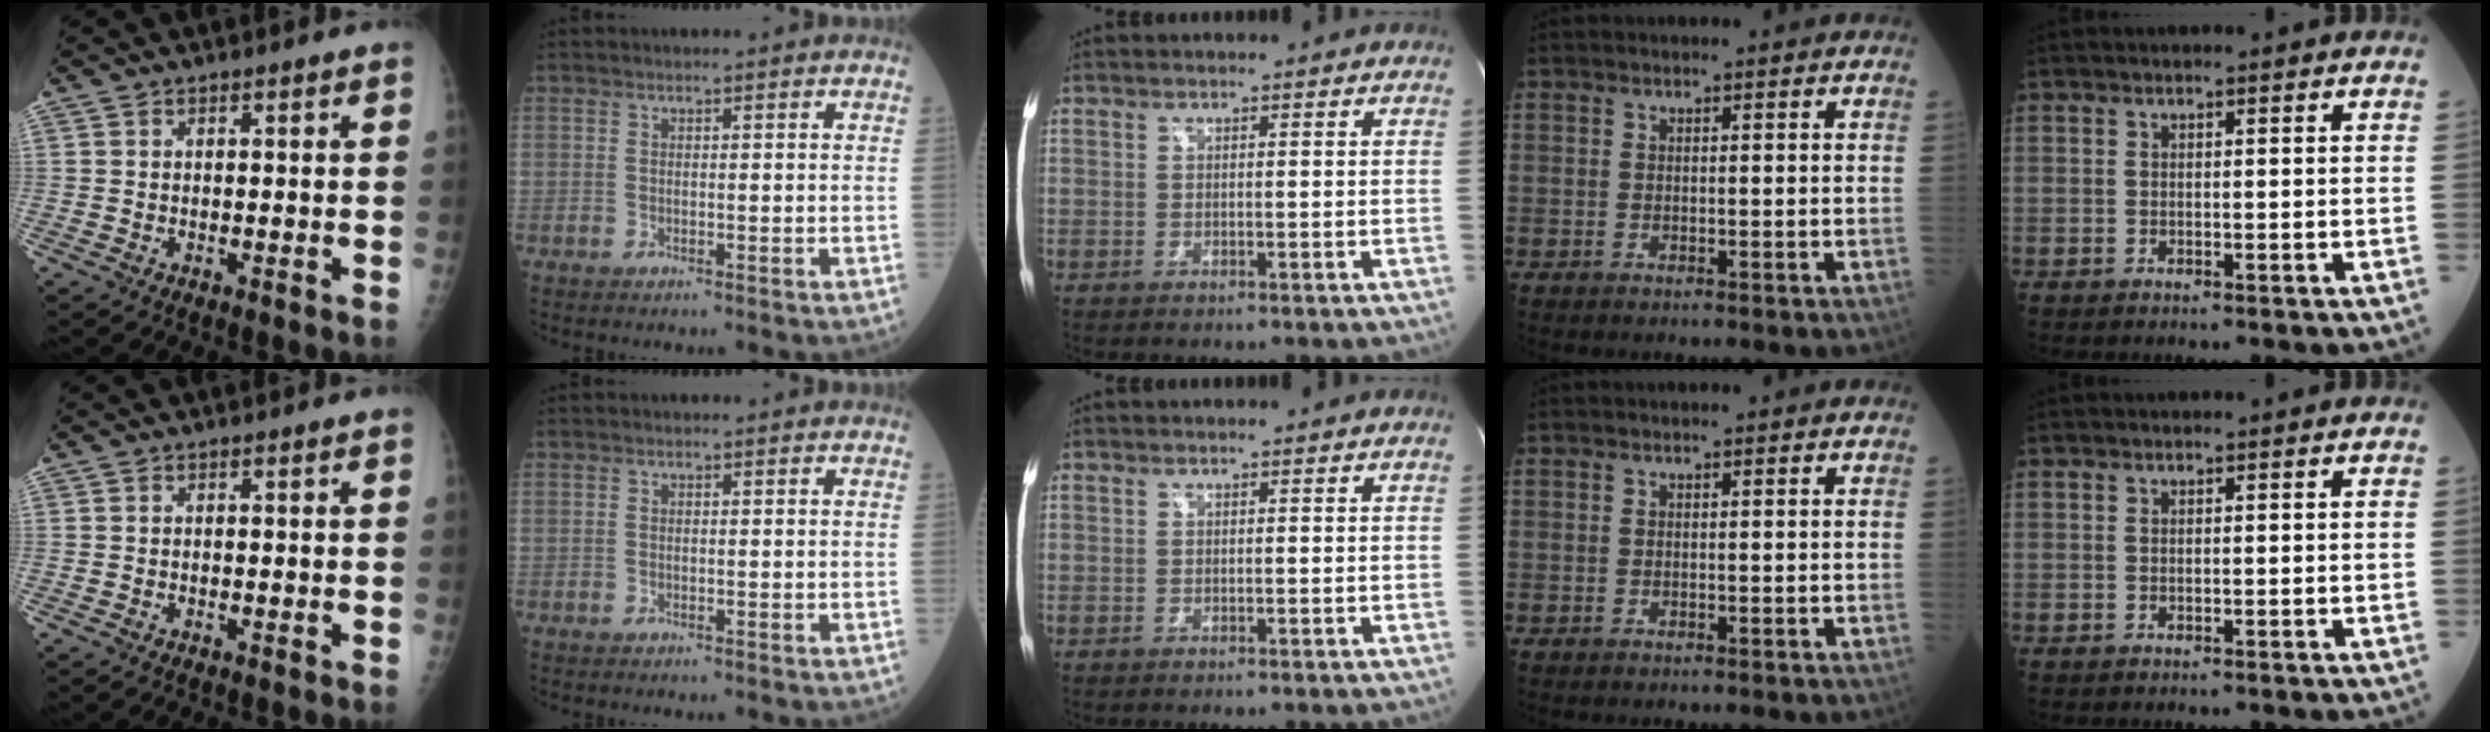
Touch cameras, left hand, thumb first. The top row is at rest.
{}